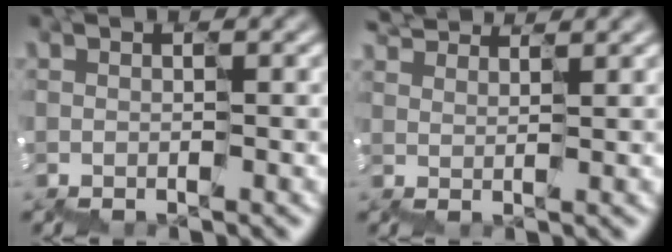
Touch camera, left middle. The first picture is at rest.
{"total": 3.1, "force": [3.0, 0.0, -0.4], "torque": [-0.006, 0.013, 0.051]}